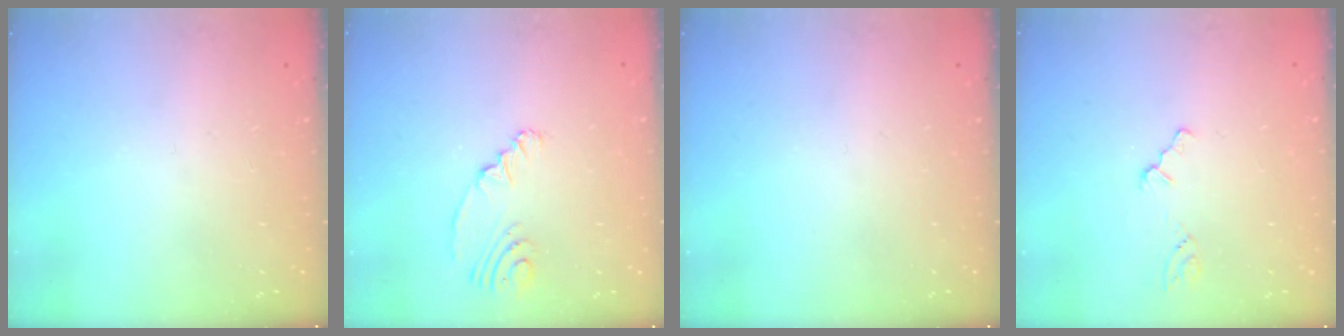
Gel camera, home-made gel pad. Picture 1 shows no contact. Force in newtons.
{"total": 5.6, "press": 2.5, "slide": 5.0}
{"total": 0.0}
{"total": 0.0}